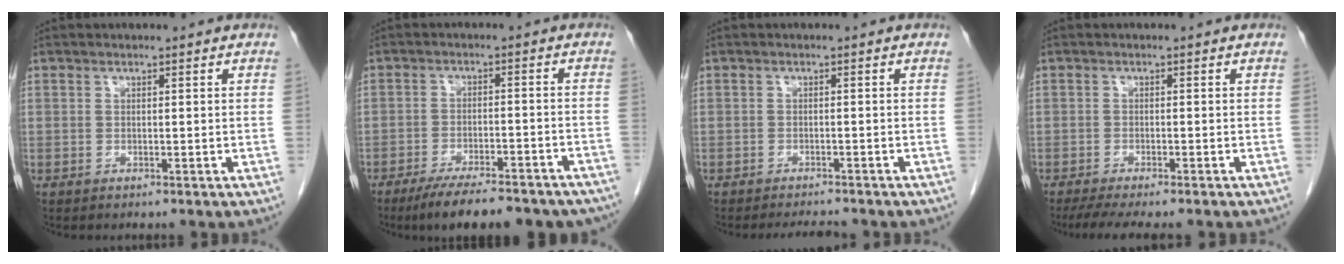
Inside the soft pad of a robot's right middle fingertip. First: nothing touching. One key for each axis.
{"total": 17.1, "fx": -14.4, "fy": 3.7, "fz": 8.4, "tx": -0.095, "ty": 0.000, "tz": -0.194}
{"total": 3.2, "fx": -3.1, "fy": 0.3, "fz": 0.8, "tx": -0.012, "ty": -0.009, "tz": -0.045}
{"total": 6.9, "fx": -5.7, "fy": 0.8, "fz": 3.9, "tx": -0.054, "ty": -0.011, "tz": -0.088}